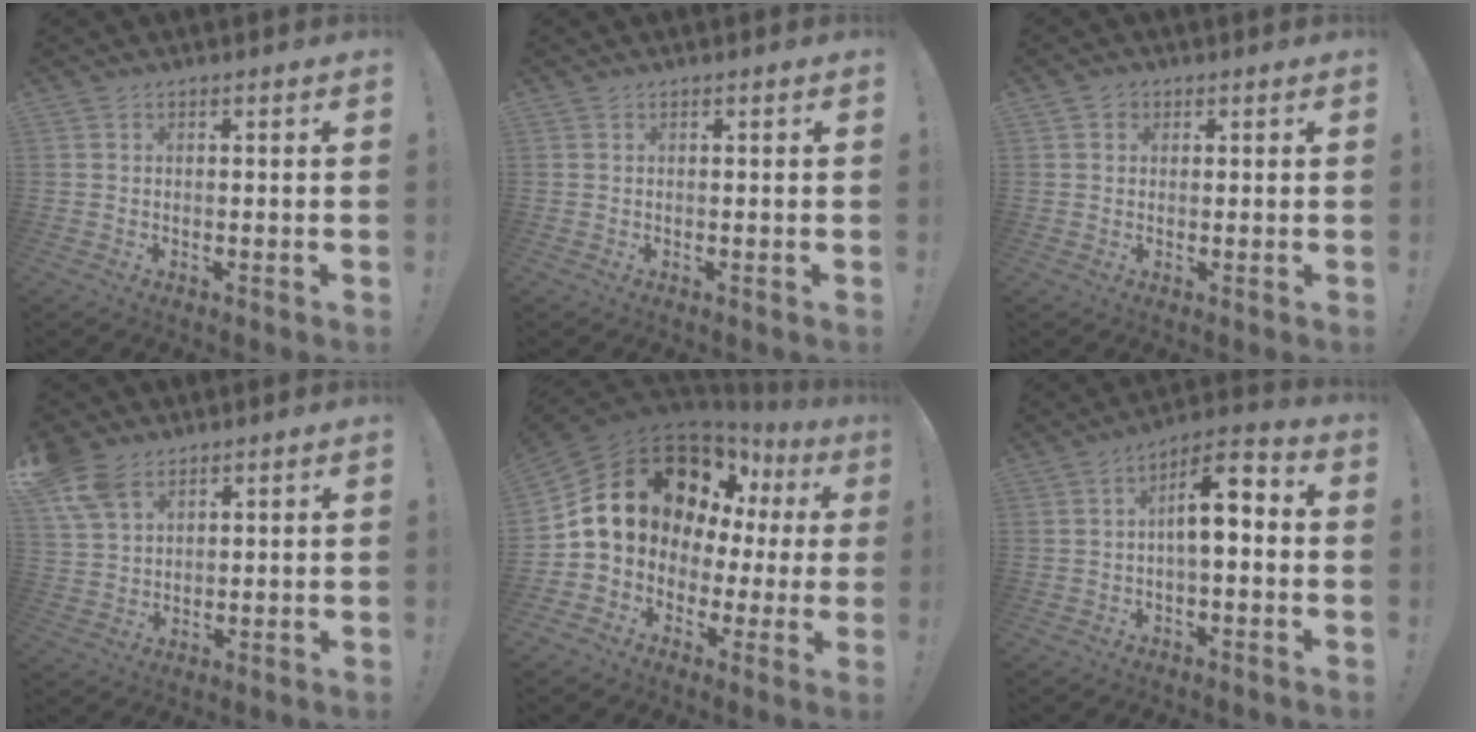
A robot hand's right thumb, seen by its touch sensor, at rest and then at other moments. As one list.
[{"total": 0.0}, {"total": 1.9, "force": [0.8, 1.7, 0.4], "torque": [-0.007, 0.000, 0.013]}, {"total": 9.5, "force": [6.0, 5.9, 4.5], "torque": [-0.088, -0.019, 0.121]}, {"total": 20.6, "force": [7.1, 14.7, 12.7], "torque": [-0.218, -0.029, 0.154]}, {"total": 9.8, "force": [0.2, 3.8, 9.0], "torque": [-0.142, 0.009, 0.004]}]